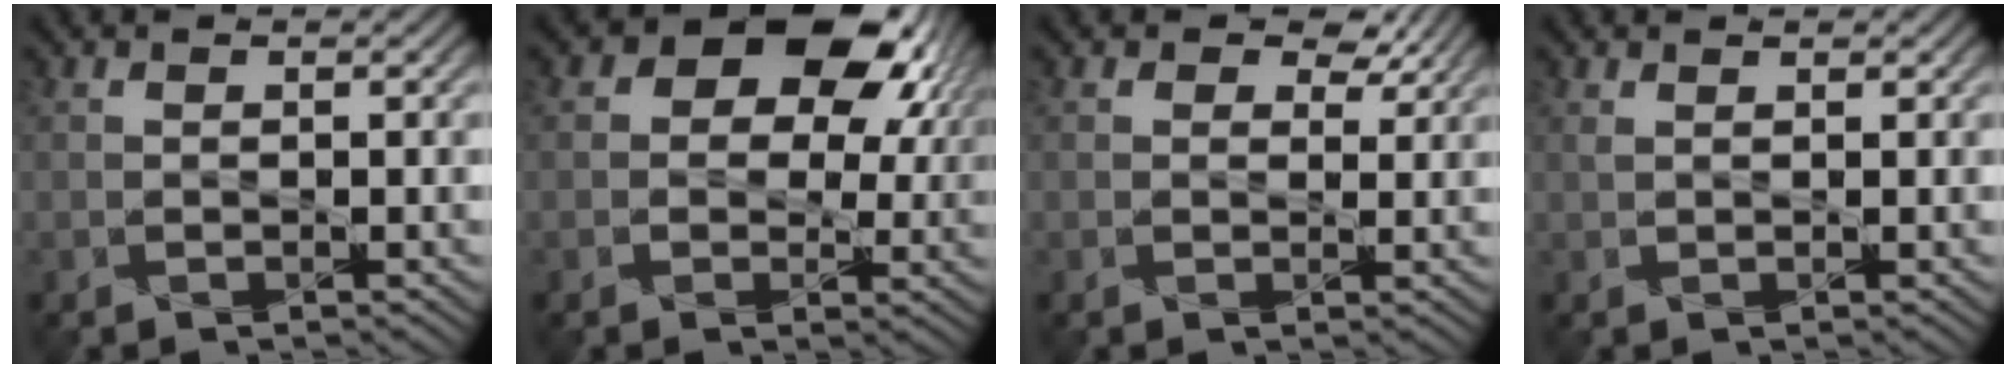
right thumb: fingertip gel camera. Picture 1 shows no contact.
{"total": 11.9, "force": [4.8, 7.8, 7.6], "torque": [-0.099, 0.000, 0.072]}
{"total": 3.1, "force": [2.1, 1.9, 1.3], "torque": [-0.020, -0.010, 0.031]}
{"total": 0.8, "force": [0.8, 0.1, 0.0], "torque": [-0.005, -0.005, 0.010]}